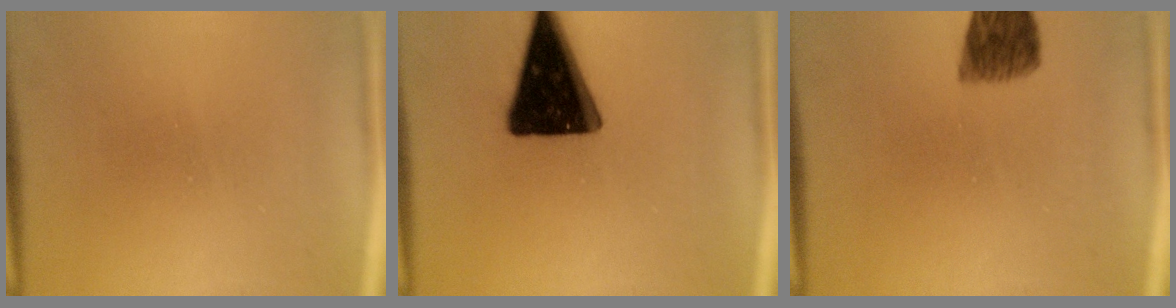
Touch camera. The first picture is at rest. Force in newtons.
{"total": 19.6}
{"total": 6.4}